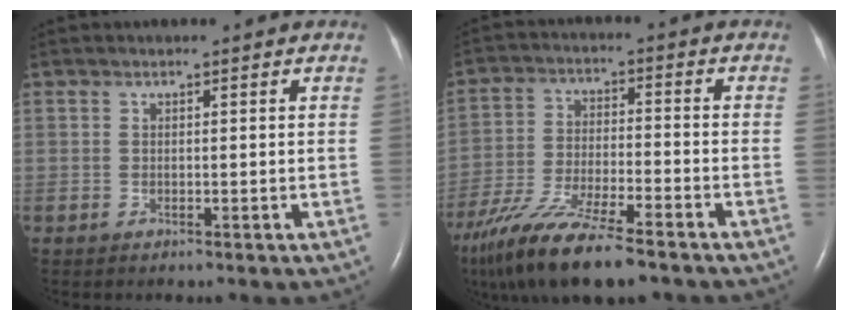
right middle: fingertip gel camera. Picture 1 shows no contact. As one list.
[{"total": 15.7, "force": [-11.8, 2.8, 9.9], "torque": [-0.205, -0.036, -0.210]}]